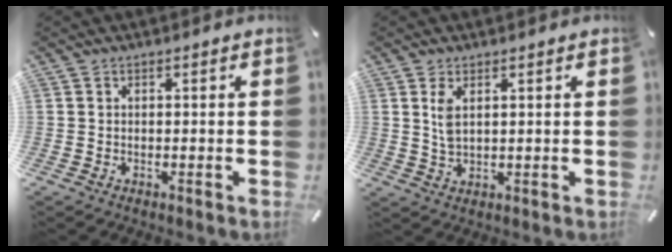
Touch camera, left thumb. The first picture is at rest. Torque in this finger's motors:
{"motor_torque": [0.51, 0.62, 0.62, -0.20, 0.09]}